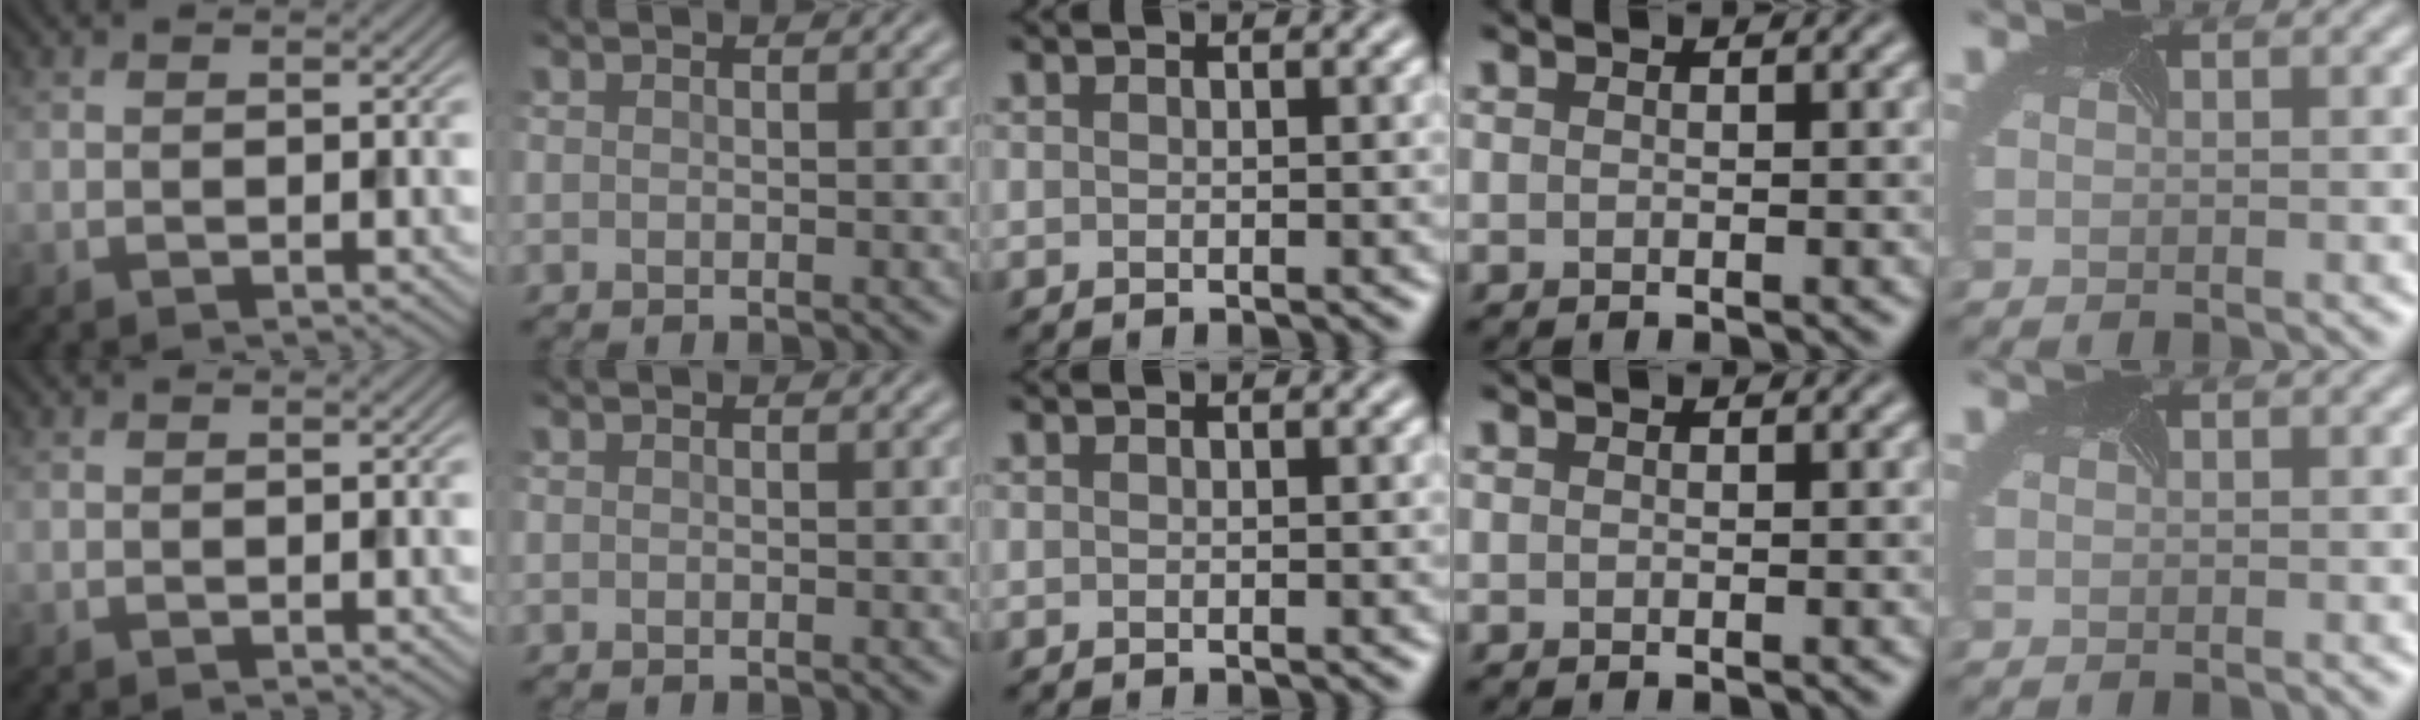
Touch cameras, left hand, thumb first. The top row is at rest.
{}